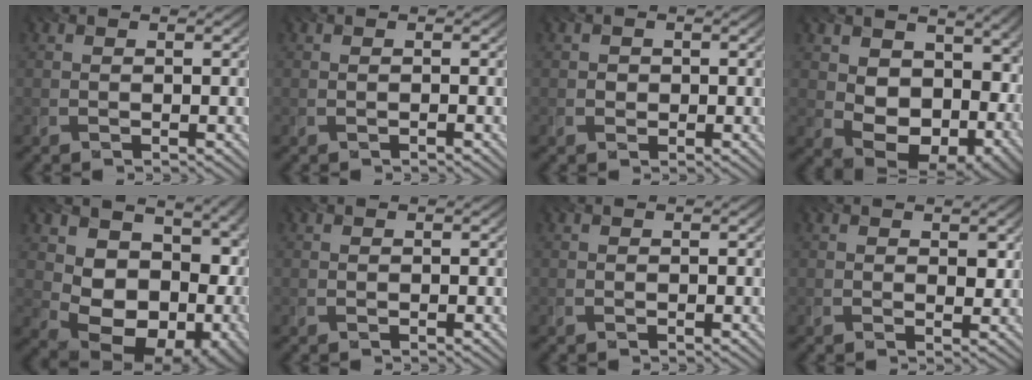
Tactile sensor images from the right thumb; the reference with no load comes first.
{"total": 0.0}
{"total": 1.0, "force": [0.0, 1.0, 0.2], "torque": [-0.003, 0.000, -0.002]}
{"total": 13.9, "force": [1.9, 9.5, 10.0], "torque": [-0.178, -0.024, 0.051]}
{"total": 18.3, "force": [0.7, 13.7, 12.2], "torque": [-0.160, -0.023, 0.047]}
{"total": 0.0}
{"total": 0.0}
{"total": 2.1, "force": [1.0, 1.2, 1.4], "torque": [-0.027, -0.004, 0.018]}